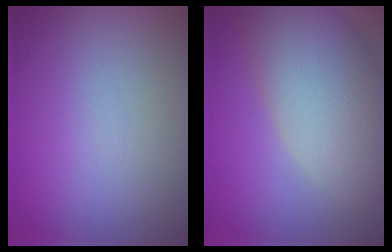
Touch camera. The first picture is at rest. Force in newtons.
{"total": 10.1, "press": 10.1, "slide": 0.2}